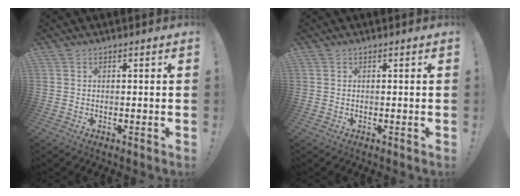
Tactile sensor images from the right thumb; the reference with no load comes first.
{"total": 0.0}